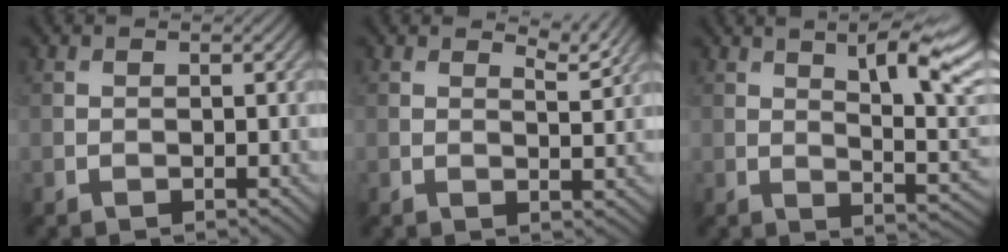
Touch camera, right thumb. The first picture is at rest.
{"total": 2.4, "force": [2.0, 0.4, 1.3], "torque": [-0.017, -0.009, 0.034]}
{"total": 9.7, "force": [4.0, 2.5, 8.5], "torque": [-0.136, 0.002, 0.067]}